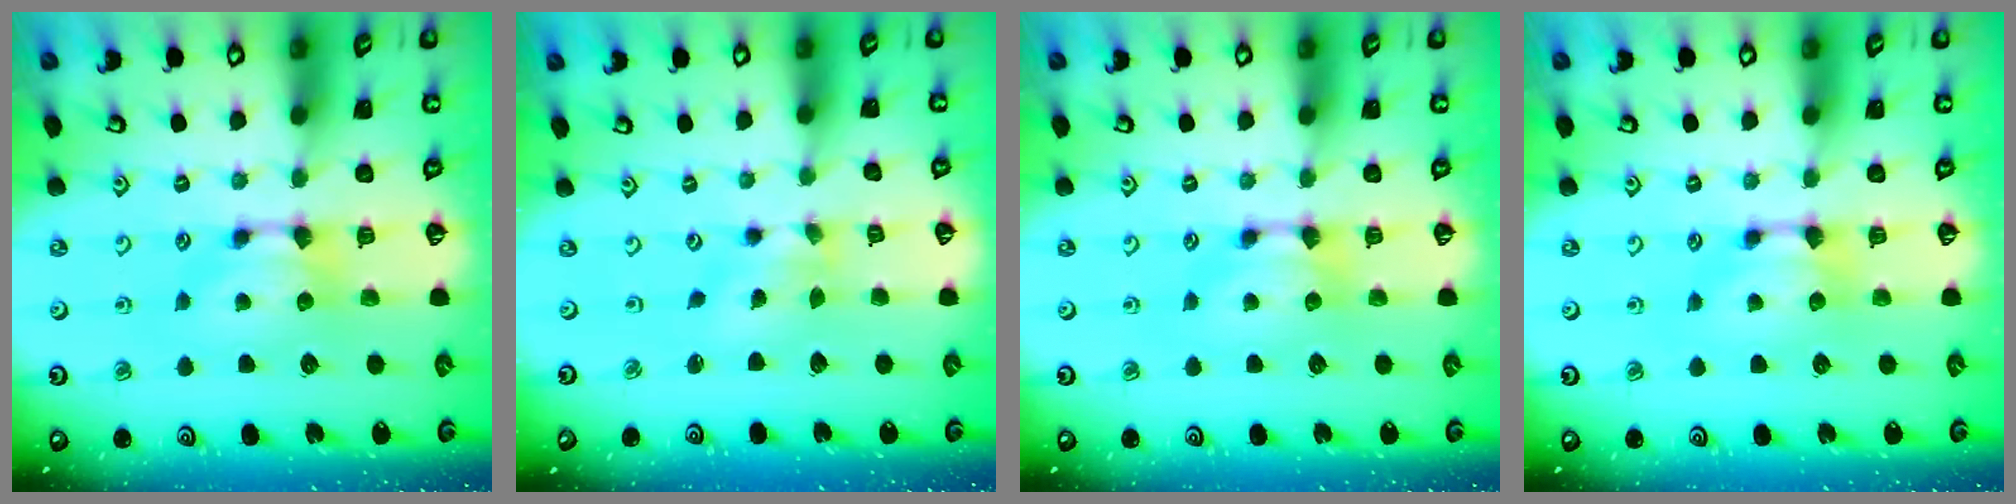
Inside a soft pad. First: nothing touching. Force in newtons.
{"total": 1.1, "press": 0.3, "slide": 1.1}
{"total": 0.0}
{"total": 0.5, "press": 0.3, "slide": 0.4}